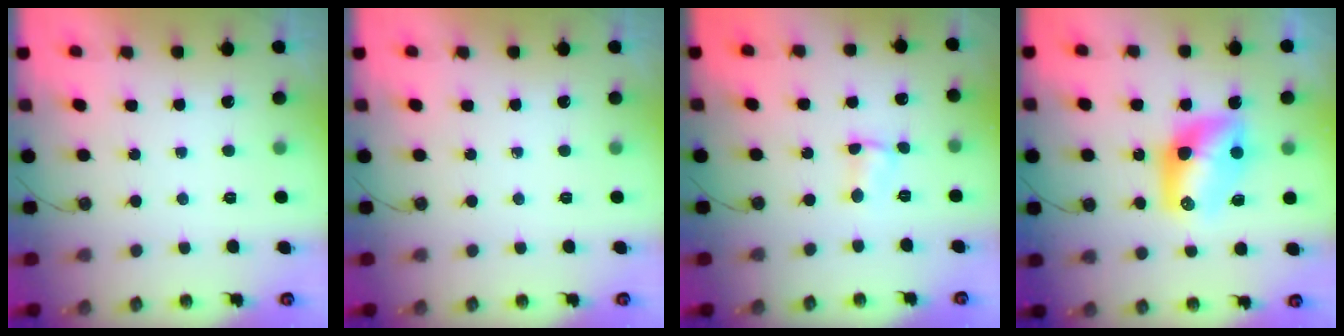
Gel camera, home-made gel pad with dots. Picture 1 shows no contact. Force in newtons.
{"total": 0.0}
{"total": 1.9, "press": 1.9, "slide": 0.3}
{"total": 11.6, "press": 11.6, "slide": 0.8}